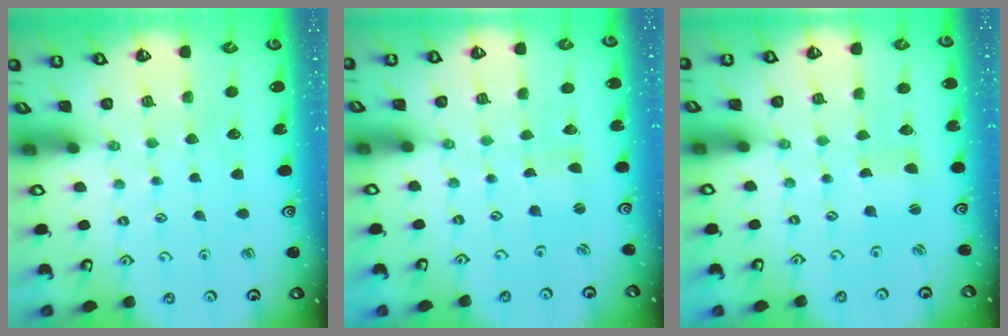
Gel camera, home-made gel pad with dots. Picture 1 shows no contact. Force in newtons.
{"total": 1.0, "press": 1.0, "slide": 0.1}
{"total": 1.2, "press": 1.1, "slide": 0.3}